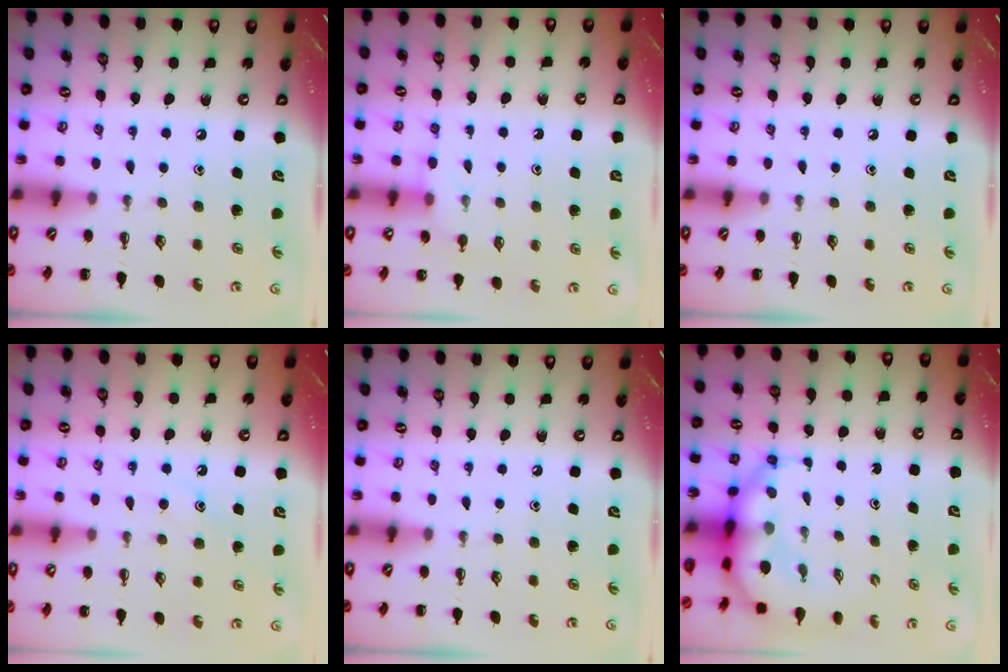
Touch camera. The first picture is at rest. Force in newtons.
{"total": 6.3, "press": 6.3, "slide": 0.4}
{"total": 0.0}
{"total": 9.7, "press": 9.6, "slide": 1.4}
{"total": 0.0}
{"total": 7.4, "press": 7.1, "slide": 1.9}